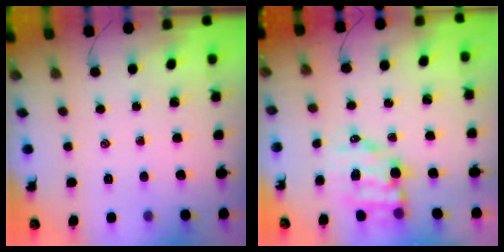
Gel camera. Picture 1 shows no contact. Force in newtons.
{"total": 9.5, "press": 9.4, "slide": 1.7}